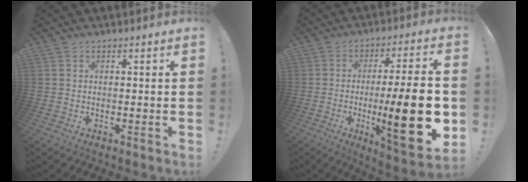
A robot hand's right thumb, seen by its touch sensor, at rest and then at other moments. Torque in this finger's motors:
{"motor_torque": [0.11, 1.37, 2.05, -0.72, 0.17]}